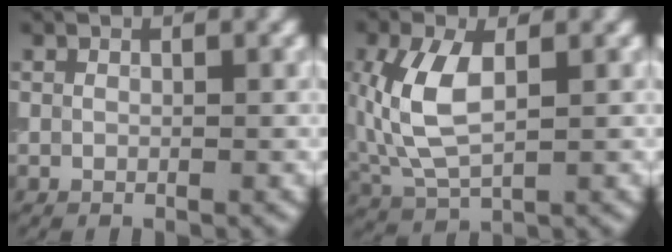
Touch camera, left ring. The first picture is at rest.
{"total": 6.3, "force": [0.6, 3.3, 5.4], "torque": [-0.138, 0.006, 0.015]}